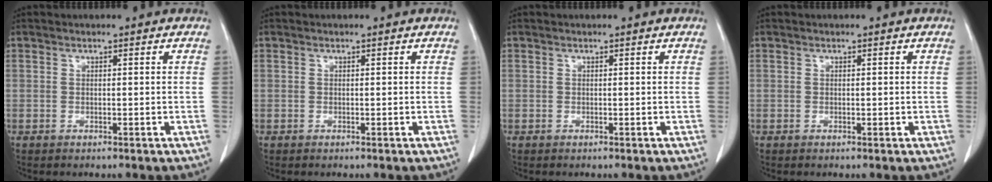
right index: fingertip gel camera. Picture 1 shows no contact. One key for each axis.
{"total": 0.0}
{"total": 0.0}
{"total": 0.0}